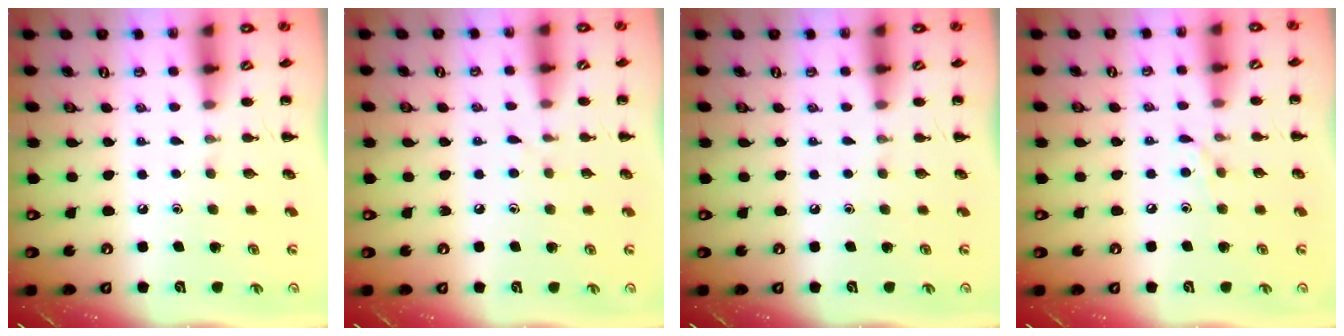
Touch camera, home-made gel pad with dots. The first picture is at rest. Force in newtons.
{"total": 3.0, "press": 2.6, "slide": 1.4}
{"total": 0.0}
{"total": 5.9, "press": 5.5, "slide": 2.0}